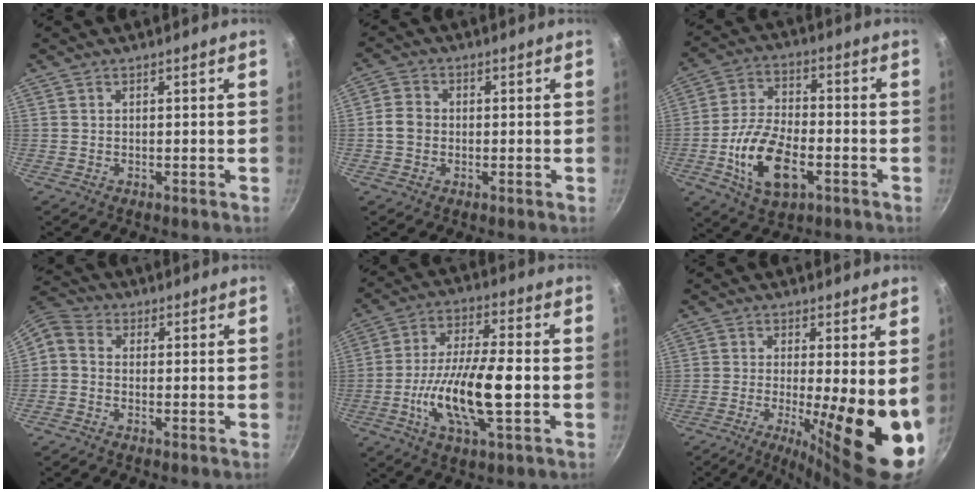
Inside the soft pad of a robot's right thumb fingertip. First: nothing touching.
{"total": 4.2, "force": [-0.5, 3.6, 2.2], "torque": [-0.032, 0.012, -0.017]}
{"total": 14.5, "force": [-4.6, 7.7, 11.4], "torque": [-0.208, 0.024, -0.085]}
{"total": 4.1, "force": [-0.9, 3.2, 2.5], "torque": [-0.057, 0.030, -0.035]}
{"total": 15.9, "force": [-3.2, 5.1, 14.7], "torque": [-0.267, 0.023, -0.064]}
{"total": 15.6, "force": [-2.1, 3.7, 15.0], "torque": [-0.202, -0.025, -0.025]}